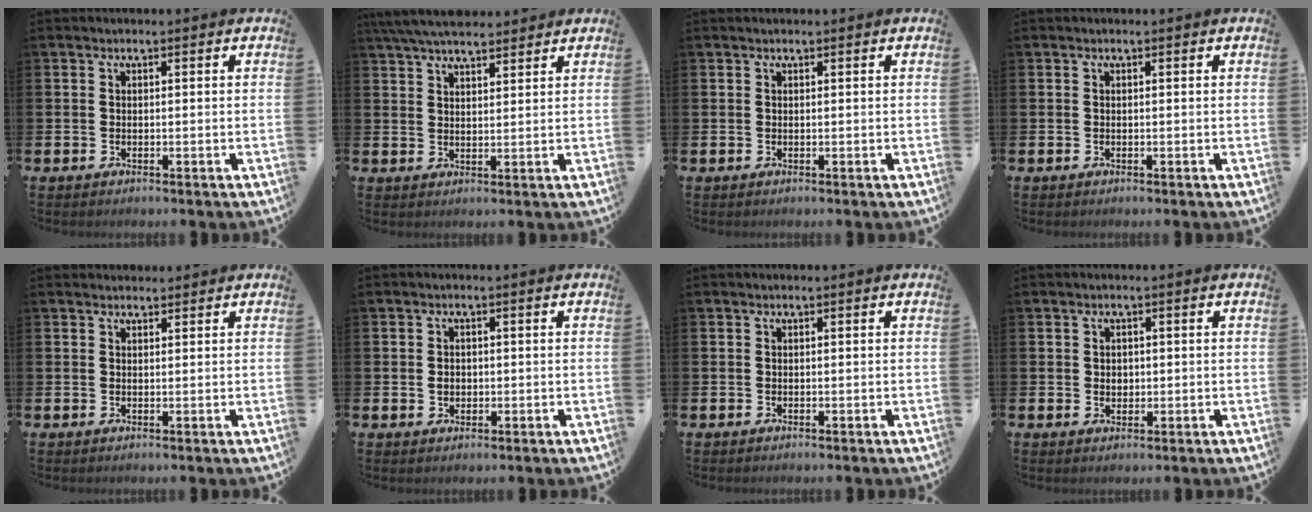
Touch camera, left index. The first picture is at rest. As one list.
[{"total": 5.9, "force": [5.4, 1.4, 1.8], "torque": [-0.050, -0.015, 0.102]}, {"total": 0.0}, {"total": 0.0}, {"total": 1.2, "force": [1.1, 0.4, 0.1], "torque": [0.007, 0.001, 0.019]}, {"total": 1.6, "force": [-0.1, 1.3, 0.9], "torque": [-0.009, 0.006, -0.005]}, {"total": 0.0}, {"total": 1.3, "force": [0.4, 1.1, 0.5], "torque": [0.005, 0.001, 0.003]}]